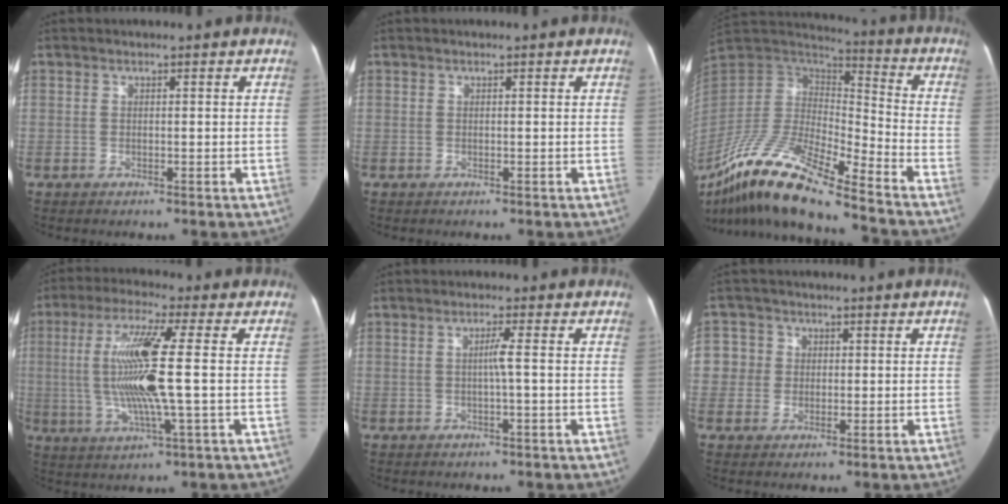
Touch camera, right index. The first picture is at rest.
{"total": 0.0}
{"total": 18.3, "force": [-13.8, 2.5, 11.7], "torque": [-0.232, 0.010, -0.256]}
{"total": 12.4, "force": [0.1, 0.0, 12.4], "torque": [-0.256, 0.001, 0.000]}
{"total": 1.9, "force": [-0.2, -0.5, 1.8], "torque": [-0.032, 0.001, -0.004]}
{"total": 4.3, "force": [0.2, 4.2, 0.3], "torque": [0.002, 0.018, 0.007]}